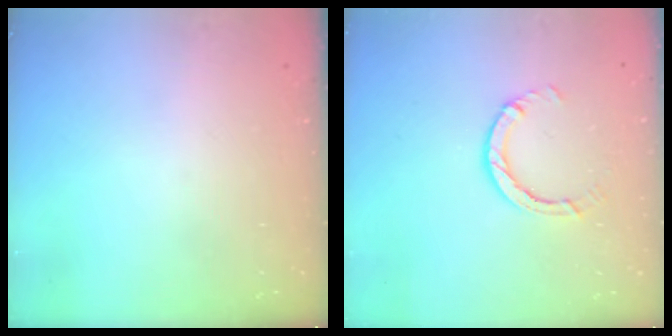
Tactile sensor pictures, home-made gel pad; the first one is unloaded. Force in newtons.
{"total": 3.1, "press": 3.0, "slide": 0.5}